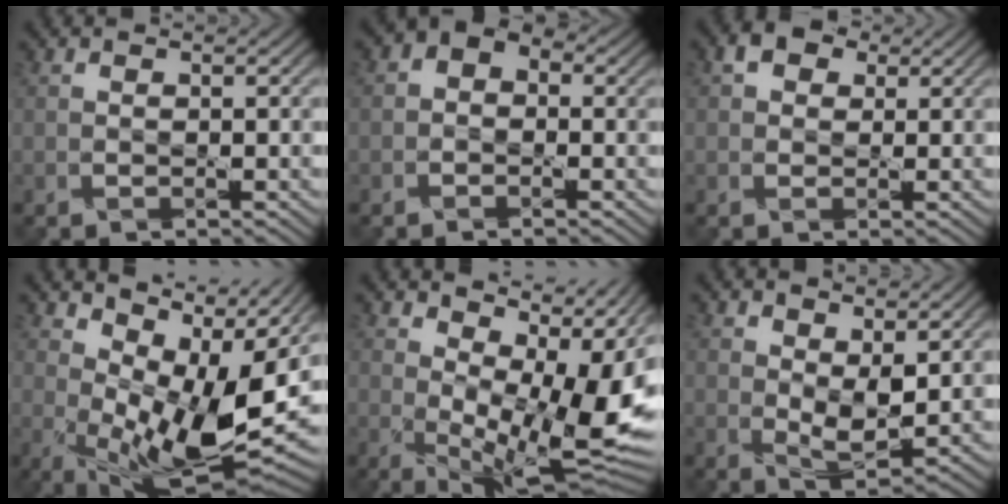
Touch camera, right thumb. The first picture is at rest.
{"total": 2.5, "force": [0.1, 2.0, 1.5], "torque": [-0.022, 0.010, -0.010]}
{"total": 2.4, "force": [1.0, 2.0, 0.9], "torque": [-0.017, 0.006, 0.008]}
{"total": 13.8, "force": [4.3, 5.6, 11.8], "torque": [-0.204, -0.008, 0.088]}
{"total": 14.5, "force": [3.2, 6.7, 12.4], "torque": [-0.177, -0.004, 0.078]}
{"total": 4.0, "force": [1.1, 2.0, 3.3], "torque": [-0.072, -0.008, 0.028]}